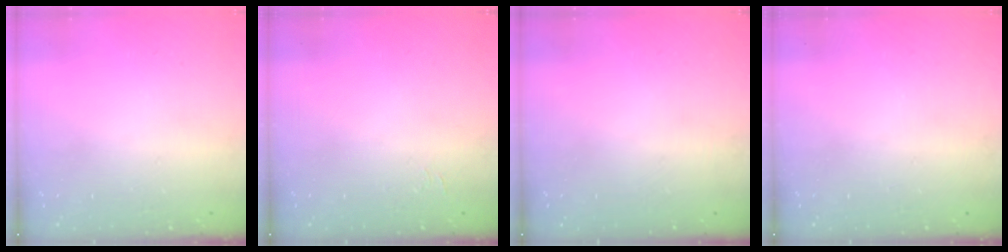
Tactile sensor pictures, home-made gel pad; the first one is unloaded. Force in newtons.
{"total": 4.5, "press": 4.4, "slide": 0.9}
{"total": 0.0}
{"total": 0.0}